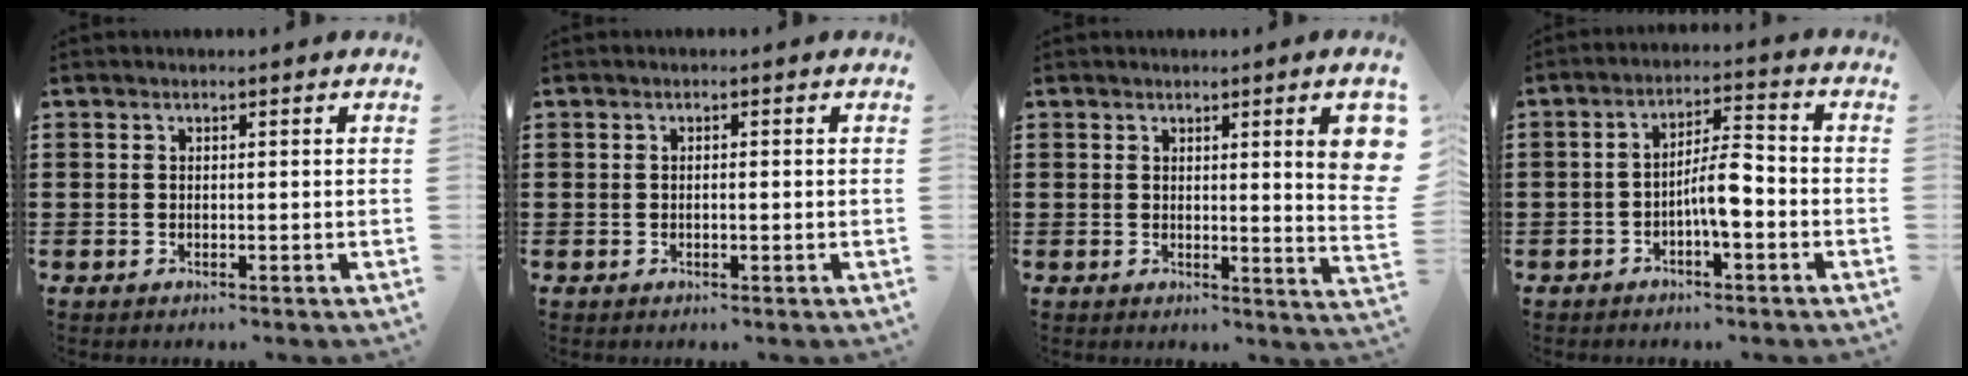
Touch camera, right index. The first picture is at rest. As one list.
[{"total": 0.7, "force": [-0.1, 0.2, 0.7], "torque": [-0.014, -0.004, -0.001]}, {"total": 5.8, "force": [1.8, 0.5, 5.5], "torque": [-0.078, -0.011, 0.026]}, {"total": 6.2, "force": [-1.9, 1.6, 5.7], "torque": [-0.099, 0.009, -0.035]}]